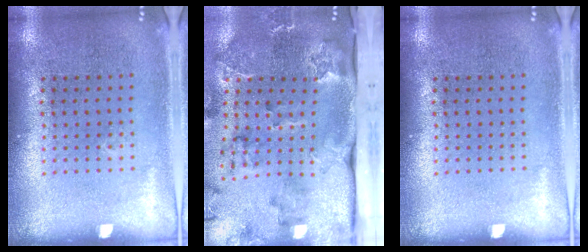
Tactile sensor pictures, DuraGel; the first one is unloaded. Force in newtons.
{"total": 3.1, "press": 2.4, "slide": 1.9}
{"total": 0.0}